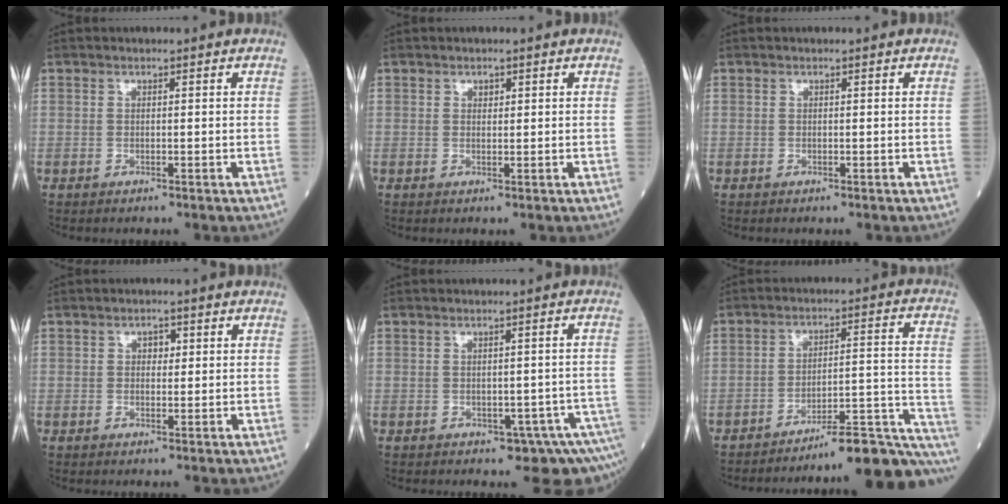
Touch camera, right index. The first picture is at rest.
{"total": 0.8, "force": [0.4, 0.5, 0.4], "torque": [-0.003, -0.002, 0.005]}
{"total": 0.0}
{"total": 1.6, "force": [0.4, 1.1, 1.1], "torque": [-0.012, 0.003, 0.005]}
{"total": 5.7, "force": [-3.7, 2.1, 3.7], "torque": [-0.031, 0.007, -0.043]}
{"total": 17.7, "force": [-16.4, -1.0, 6.6], "torque": [-0.023, 0.036, -0.221]}